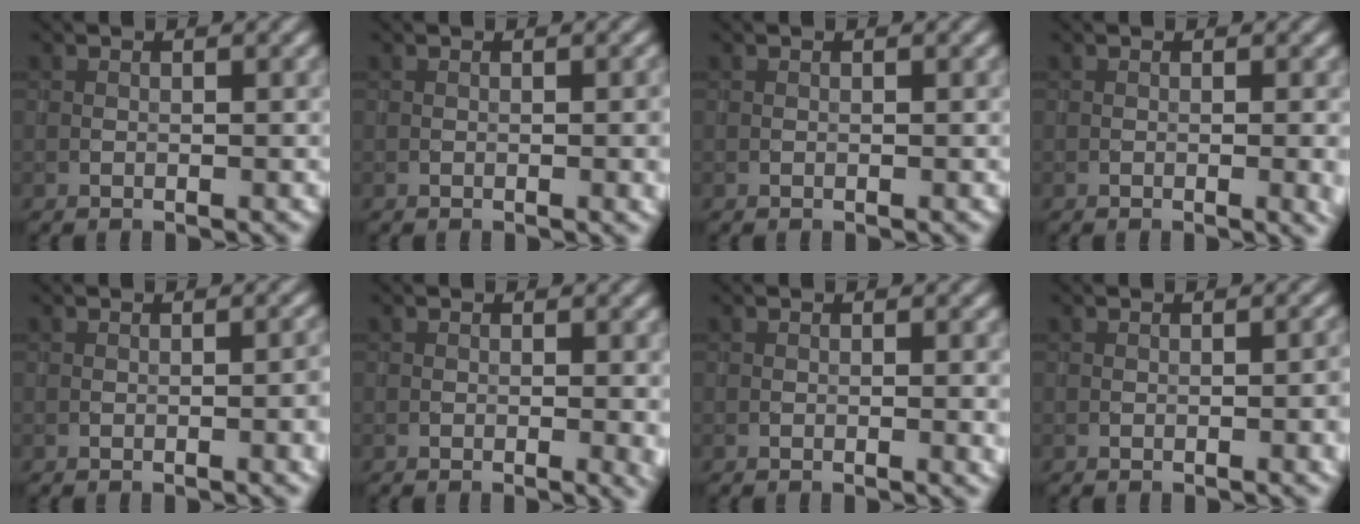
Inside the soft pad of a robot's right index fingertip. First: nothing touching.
{"total": 1.8, "force": [-0.4, 0.6, 1.6], "torque": [-0.024, -0.005, -0.003]}
{"total": 0.0}
{"total": 2.3, "force": [-0.6, 0.7, 2.1], "torque": [-0.030, -0.007, -0.003]}
{"total": 2.9, "force": [-1.0, 1.0, 2.5], "torque": [-0.034, -0.002, -0.009]}
{"total": 1.8, "force": [-0.4, 0.7, 1.7], "torque": [-0.024, -0.007, -0.003]}
{"total": 1.4, "force": [-0.1, 0.5, 1.3], "torque": [-0.020, -0.007, 0.002]}
{"total": 2.5, "force": [-0.9, 0.9, 2.2], "torque": [-0.029, -0.002, -0.007]}